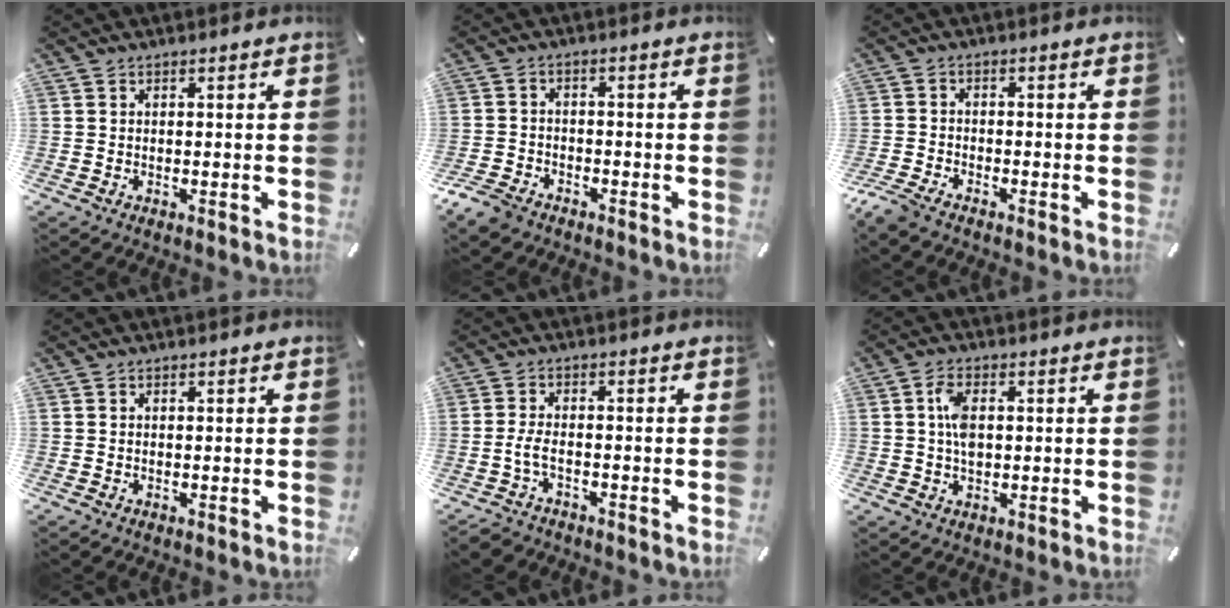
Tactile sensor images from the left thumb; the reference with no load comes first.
{"total": 5.0, "force": [-3.9, 2.5, 1.7], "torque": [-0.050, 0.013, -0.081]}
{"total": 3.5, "force": [-3.1, 0.9, 1.5], "torque": [-0.051, 0.004, -0.066]}
{"total": 0.0}
{"total": 4.2, "force": [-2.2, 2.0, 3.0], "torque": [-0.078, 0.005, -0.047]}
{"total": 5.1, "force": [0.7, 2.9, 4.2], "torque": [-0.085, 0.003, 0.006]}